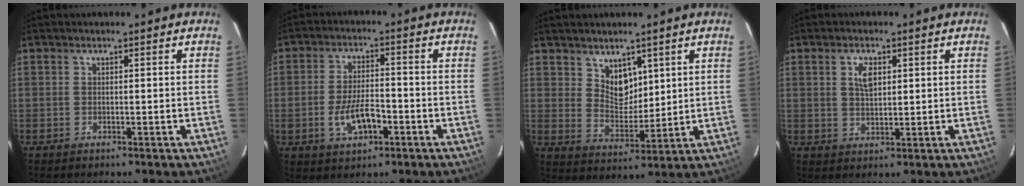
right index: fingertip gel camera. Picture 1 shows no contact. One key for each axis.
{"total": 7.7, "fx": -2.9, "fy": 3.4, "fz": 6.3, "tx": -0.128, "ty": 0.000, "tz": -0.046}
{"total": 6.2, "fx": 3.8, "fy": 4.0, "fz": 2.9, "tx": -0.038, "ty": 0.001, "tz": 0.076}
{"total": 3.9, "fx": 1.3, "fy": 2.1, "fz": 3.1, "tx": -0.054, "ty": 0.006, "tz": 0.026}